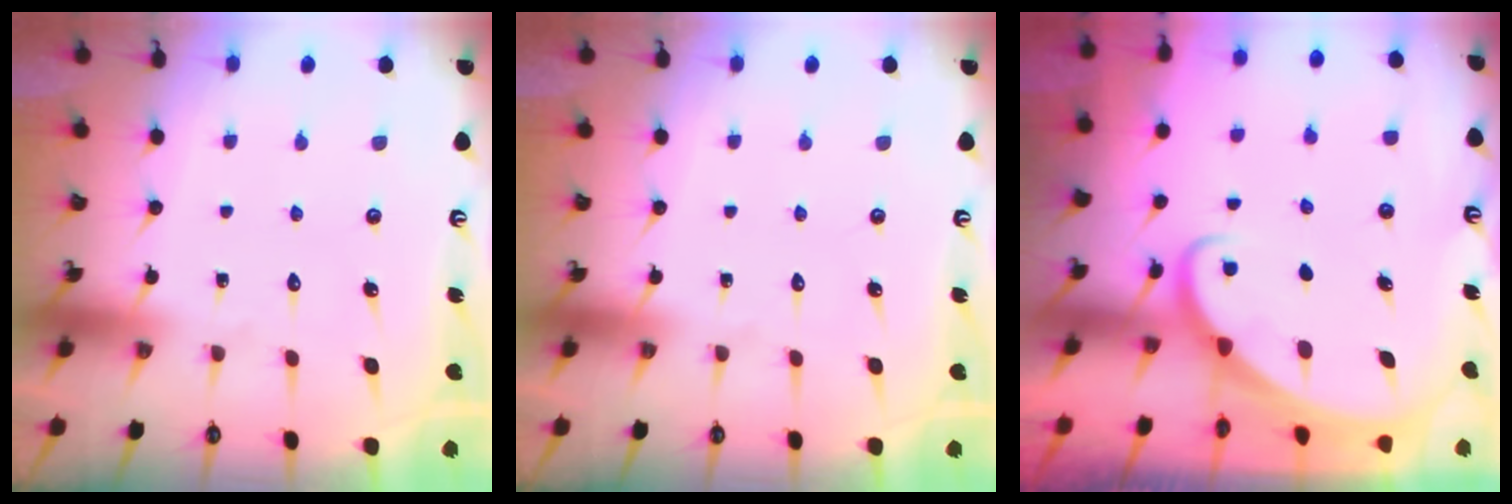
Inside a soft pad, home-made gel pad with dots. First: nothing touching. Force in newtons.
{"total": 0.0}
{"total": 2.1, "press": 2.1, "slide": 0.2}